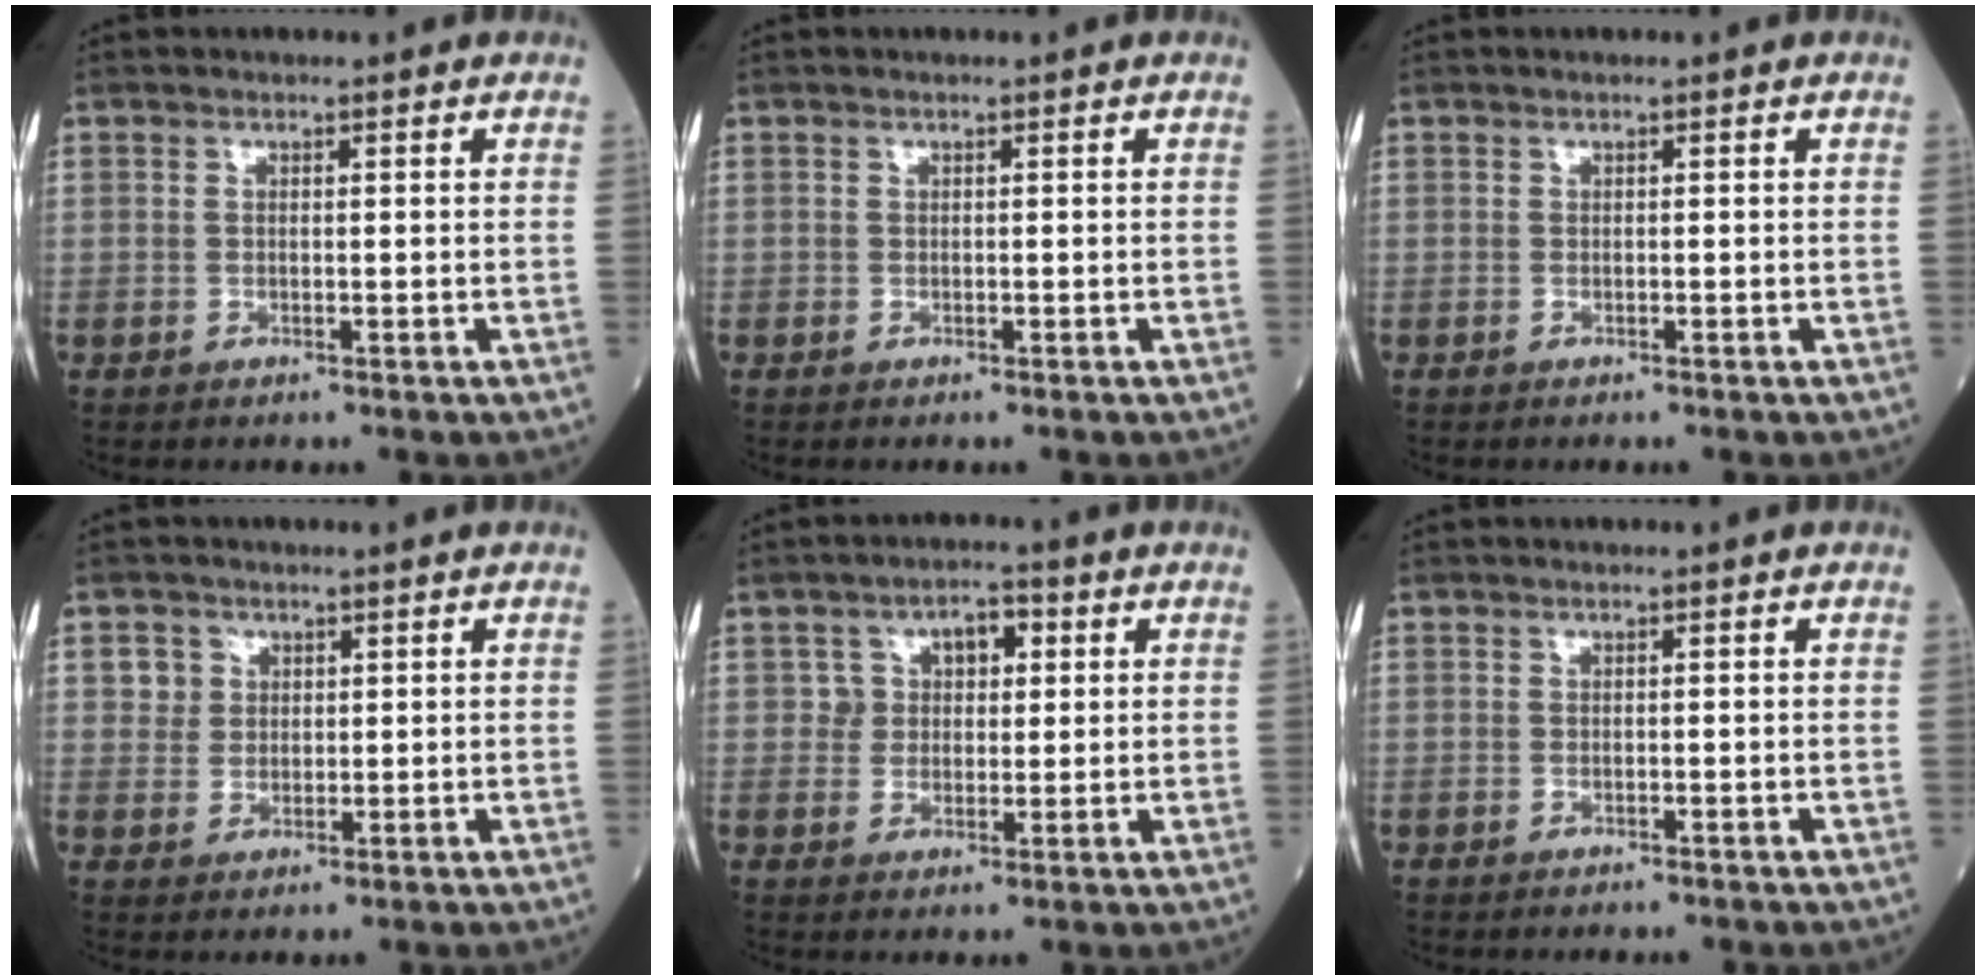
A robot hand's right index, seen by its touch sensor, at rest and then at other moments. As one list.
[{"total": 0.0}, {"total": 0.0}, {"total": 2.9, "force": [1.1, 2.7, 0.2], "torque": [0.001, 0.005, 0.017]}, {"total": 5.2, "force": [1.8, 3.7, 3.2], "torque": [-0.039, 0.014, 0.028]}, {"total": 0.6, "force": [-0.5, 0.1, 0.1], "torque": [-0.008, -0.001, -0.010]}]